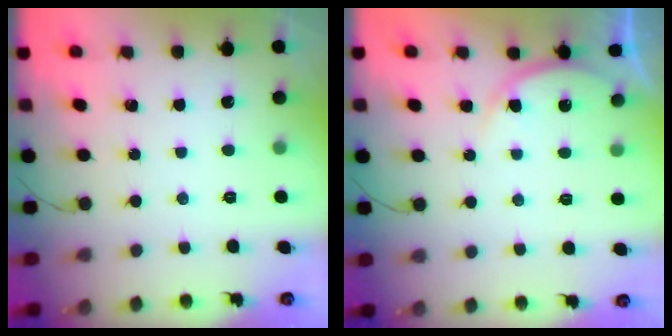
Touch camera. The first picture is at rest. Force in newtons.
{"total": 6.3, "press": 6.3, "slide": 0.3}